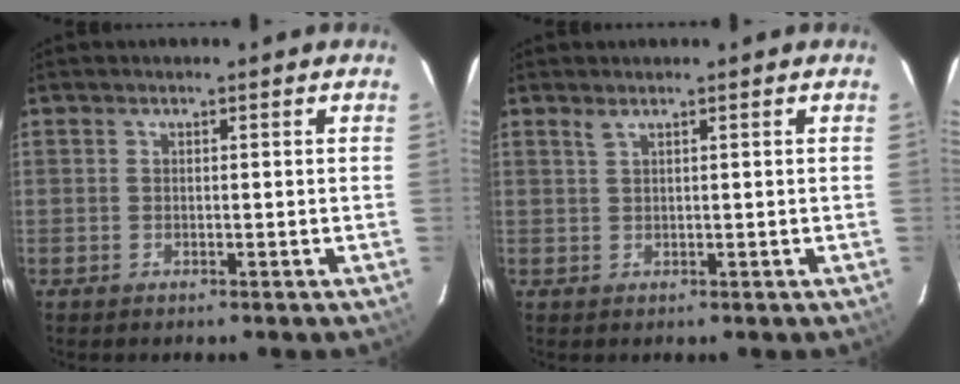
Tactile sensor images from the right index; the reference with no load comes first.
{"total": 0.9, "force": [0.6, -0.1, 0.6], "torque": [-0.010, 0.001, 0.012]}